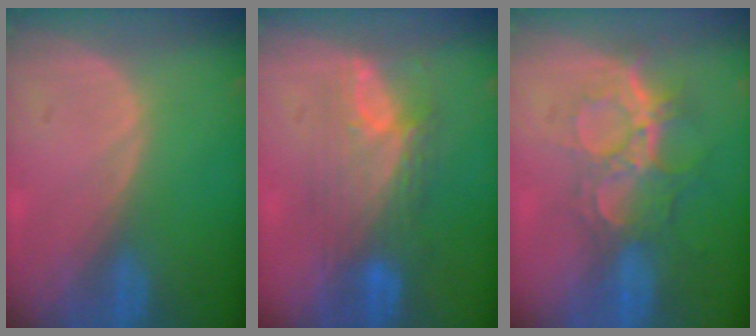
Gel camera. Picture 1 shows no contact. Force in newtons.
{"total": 7.3, "press": 7.1, "slide": 1.3}
{"total": 9.4, "press": 8.0, "slide": 5.0}